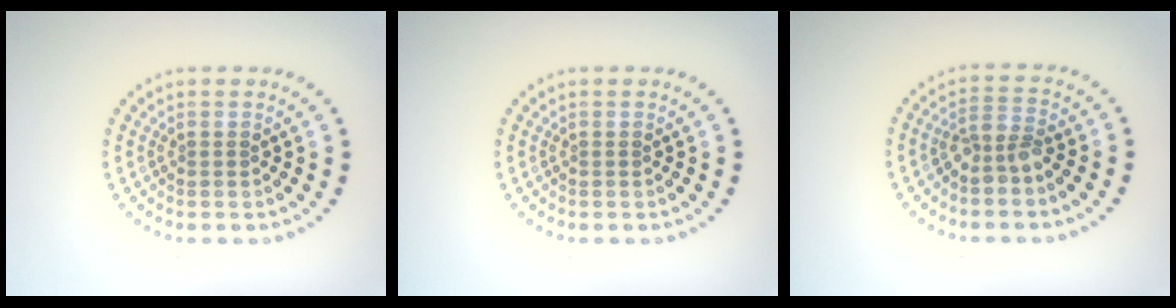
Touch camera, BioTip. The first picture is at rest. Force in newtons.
{"total": 0.0}
{"total": 2.3, "press": 2.0, "slide": 1.1}